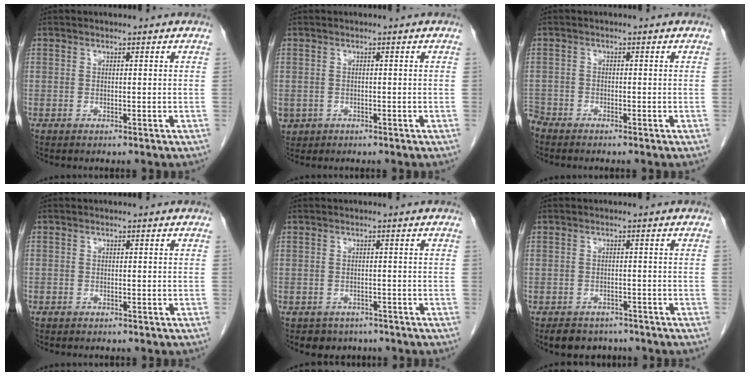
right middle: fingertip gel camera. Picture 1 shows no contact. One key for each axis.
{"total": 2.7, "fx": -1.2, "fy": 2.4, "fz": 0.6, "tx": -0.009, "ty": 0.000, "tz": -0.014}
{"total": 2.6, "fx": -2.5, "fy": 0.7, "fz": 0.0, "tx": 0.000, "ty": -0.006, "tz": -0.049}
{"total": 0.7, "fx": -0.5, "fy": 0.4, "fz": 0.1, "tx": -0.006, "ty": 0.002, "tz": -0.010}
{"total": 3.3, "fx": -2.5, "fy": 2.2, "fz": 0.1, "tx": -0.007, "ty": 0.008, "tz": -0.035}
{"total": 5.3, "fx": -4.4, "fy": 2.8, "fz": 1.0, "tx": -0.009, "ty": 0.004, "tz": -0.059}